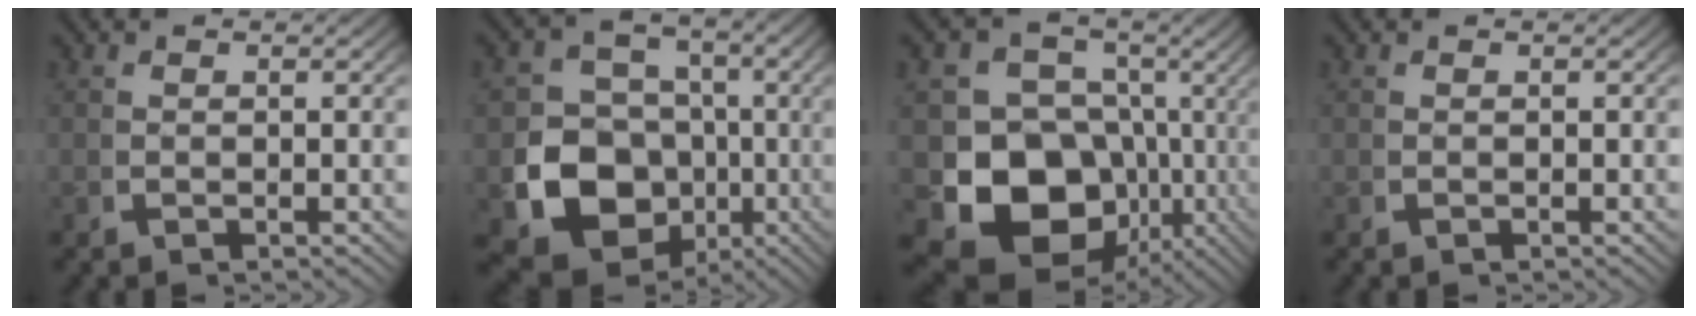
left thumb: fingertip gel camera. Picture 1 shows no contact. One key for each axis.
{"total": 15.1, "fx": -4.0, "fy": 12.6, "fz": 7.3, "tx": -0.175, "ty": -0.075, "tz": -0.049}
{"total": 18.0, "fx": -2.1, "fy": 14.0, "fz": 11.1, "tx": -0.211, "ty": -0.069, "tz": -0.016}
{"total": 0.0}